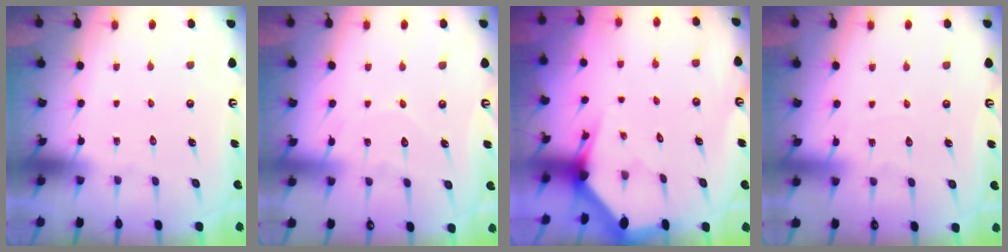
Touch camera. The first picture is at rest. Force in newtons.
{"total": 6.3, "press": 6.3, "slide": 0.7}
{"total": 2.8, "press": 2.8, "slide": 0.1}
{"total": 2.7, "press": 2.7, "slide": 0.1}